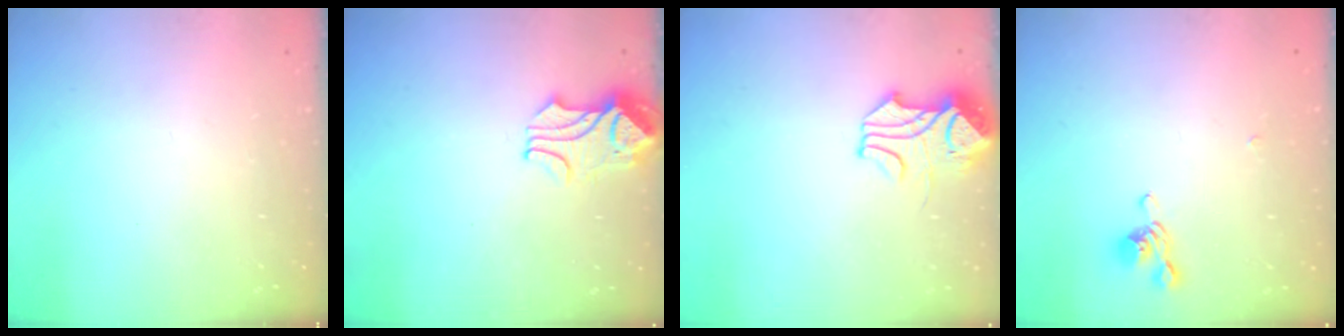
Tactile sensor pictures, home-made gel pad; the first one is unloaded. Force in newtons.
{"total": 2.2, "press": 2.1, "slide": 0.7}
{"total": 5.5, "press": 5.4, "slide": 0.6}
{"total": 3.8, "press": 3.8, "slide": 0.3}